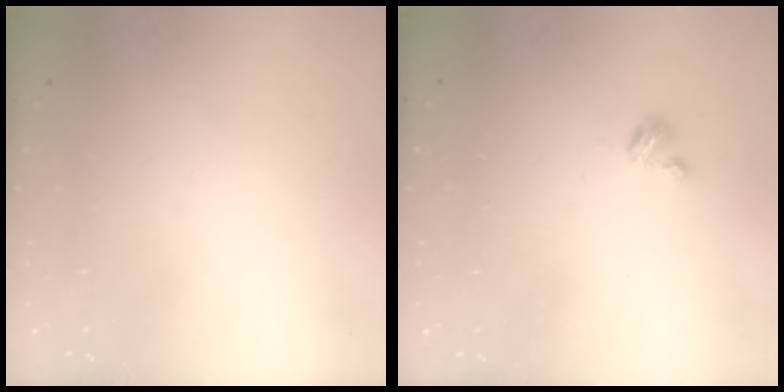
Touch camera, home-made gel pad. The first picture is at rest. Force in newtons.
{"total": 2.7, "press": 2.7, "slide": 0.3}